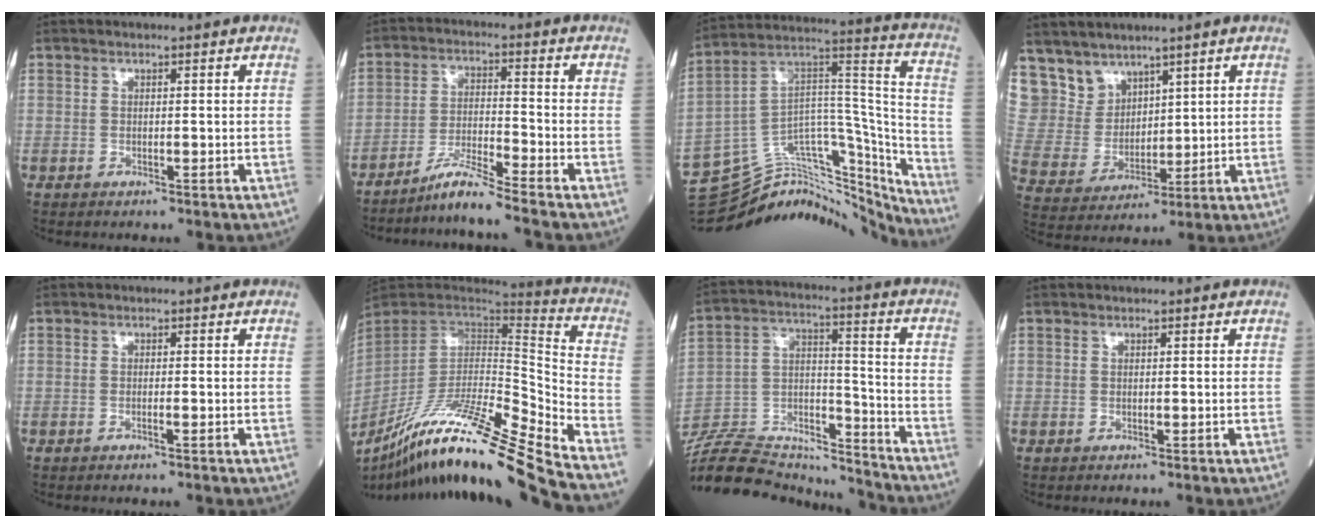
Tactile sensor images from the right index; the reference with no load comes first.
{"total": 2.6, "force": [-2.4, -0.7, 0.8], "torque": [-0.017, -0.006, -0.047]}
{"total": 26.2, "force": [-24.6, 5.4, 7.2], "torque": [-0.097, 0.060, -0.368]}
{"total": 9.8, "force": [7.6, 6.1, 0.8], "torque": [-0.031, 0.021, 0.174]}
{"total": 0.6, "force": [-0.4, 0.0, 0.5], "torque": [-0.012, 0.001, -0.005]}
{"total": 25.7, "force": [-20.4, -1.4, 15.5], "torque": [-0.246, -0.046, -0.357]}
{"total": 23.0, "force": [-21.7, 4.8, 6.0], "torque": [-0.162, 0.019, -0.351]}
{"total": 0.0}